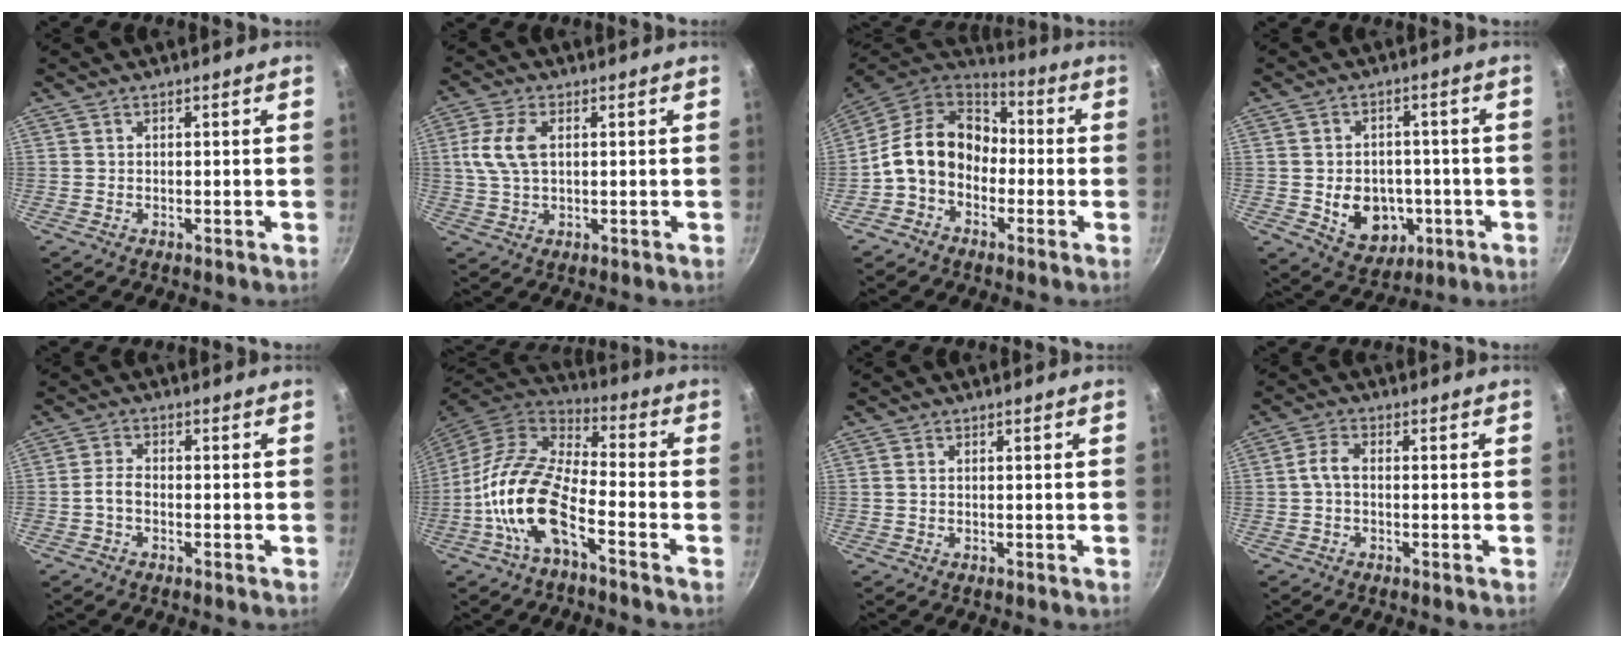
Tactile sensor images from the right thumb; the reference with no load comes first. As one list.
[{"total": 7.4, "force": [1.4, 4.2, 6.0], "torque": [-0.122, 0.008, 0.025]}, {"total": 14.9, "force": [-1.7, 11.8, 9.0], "torque": [-0.125, 0.048, -0.050]}, {"total": 10.8, "force": [-2.2, 8.6, 6.2], "torque": [-0.056, 0.008, -0.017]}, {"total": 2.7, "force": [-1.2, 1.5, 1.9], "torque": [-0.041, 0.017, -0.031]}, {"total": 15.1, "force": [-5.9, 6.4, 12.3], "torque": [-0.233, 0.045, -0.127]}, {"total": 0.6, "force": [0.0, 0.4, 0.4], "torque": [-0.009, 0.002, 0.000]}, {"total": 3.2, "force": [-0.6, 1.6, 2.8], "torque": [-0.066, 0.016, -0.019]}]